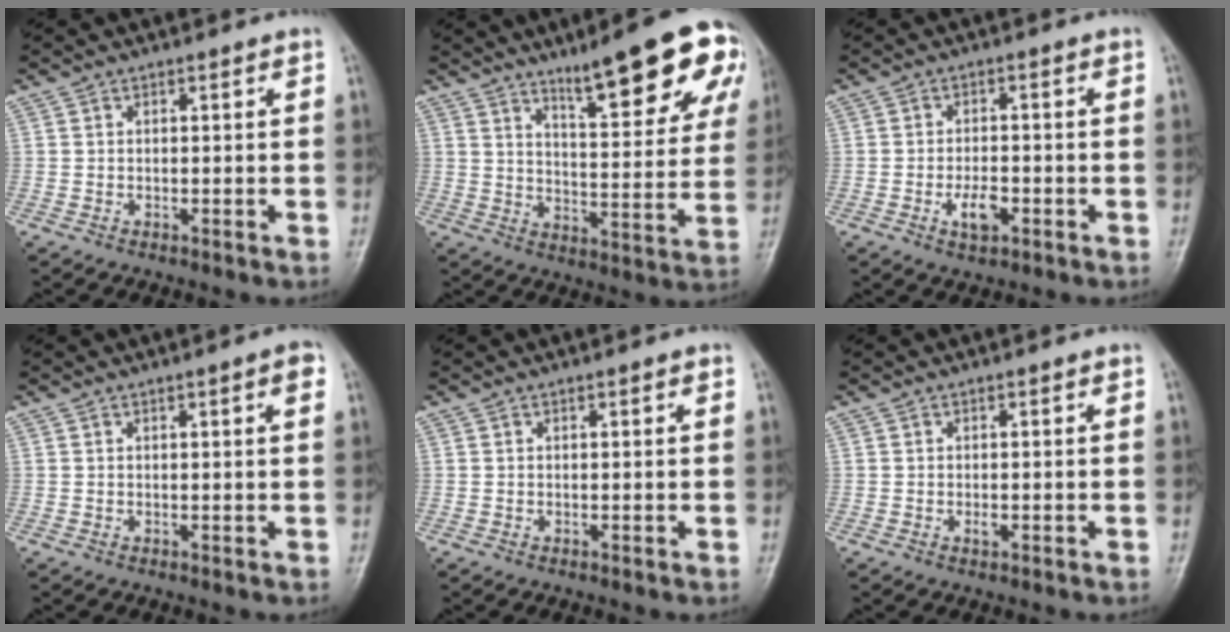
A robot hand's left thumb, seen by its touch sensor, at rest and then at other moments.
{"total": 18.6, "force": [11.1, 4.0, 14.4], "torque": [-0.158, -0.046, 0.161]}
{"total": 4.4, "force": [-1.8, 2.2, 3.4], "torque": [-0.056, 0.006, -0.028]}
{"total": 2.7, "force": [1.1, 0.3, 2.4], "torque": [-0.028, 0.000, 0.014]}
{"total": 0.9, "force": [0.4, 0.2, 0.8], "torque": [-0.013, 0.001, 0.005]}
{"total": 1.3, "force": [-0.1, 0.6, 1.1], "torque": [-0.013, 0.002, 0.000]}